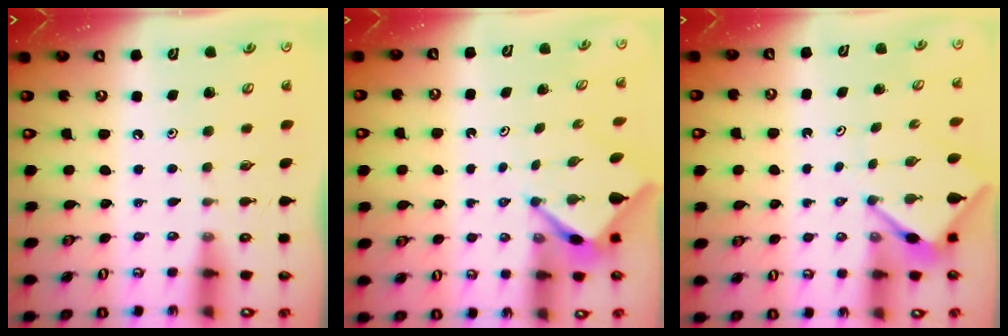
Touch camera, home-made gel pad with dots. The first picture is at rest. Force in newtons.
{"total": 3.8, "press": 3.8, "slide": 0.3}
{"total": 4.2, "press": 4.2, "slide": 0.4}